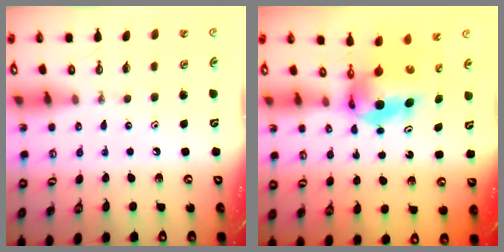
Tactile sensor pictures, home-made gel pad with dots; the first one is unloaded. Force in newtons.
{"total": 6.4, "press": 6.0, "slide": 2.1}